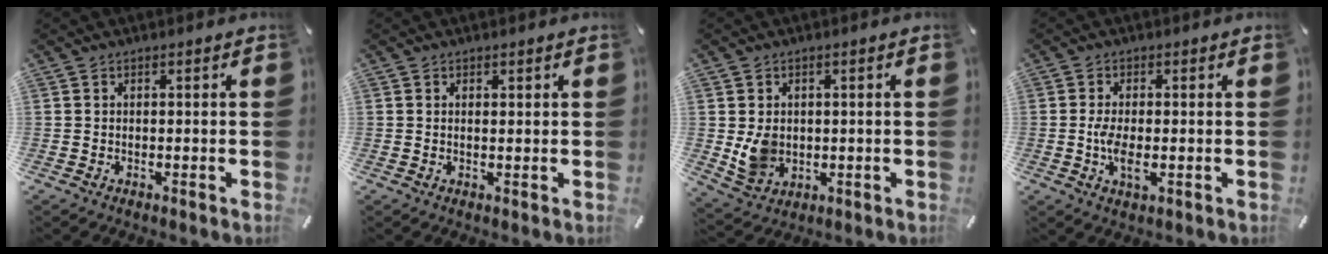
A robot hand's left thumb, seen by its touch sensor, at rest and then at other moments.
{"total": 0.6, "force": [0.4, 0.2, 0.4], "torque": [-0.008, 0.000, 0.008]}
{"total": 6.3, "force": [0.3, 5.7, 2.8], "torque": [-0.060, -0.005, 0.003]}
{"total": 5.0, "force": [-0.6, 2.2, 4.4], "torque": [-0.113, -0.009, -0.019]}